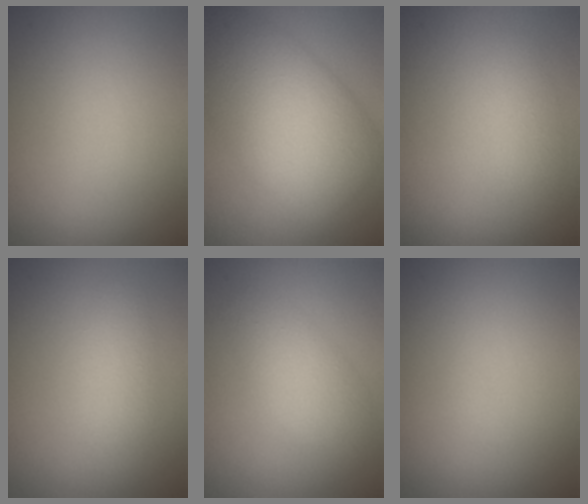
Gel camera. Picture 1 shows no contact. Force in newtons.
{"total": 11.5, "press": 11.5, "slide": 0.7}
{"total": 1.4, "press": 1.4, "slide": 0.1}
{"total": 2.3, "press": 2.3, "slide": 0.2}
{"total": 2.8, "press": 2.8, "slide": 0.2}
{"total": 0.0}